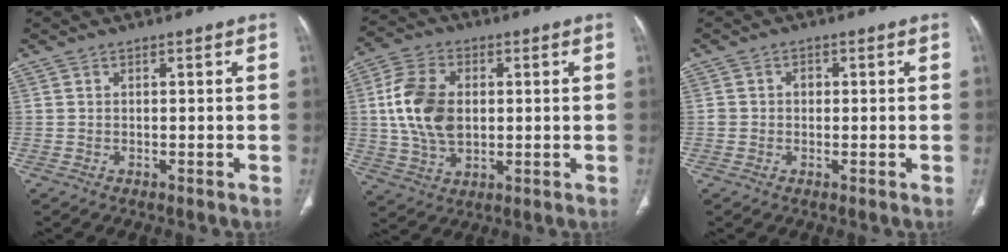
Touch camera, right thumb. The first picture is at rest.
{"total": 12.7, "force": [1.2, 8.3, 9.5], "torque": [-0.179, 0.002, 0.025]}
{"total": 2.0, "force": [0.1, 1.8, 0.9], "torque": [-0.004, 0.009, 0.000]}